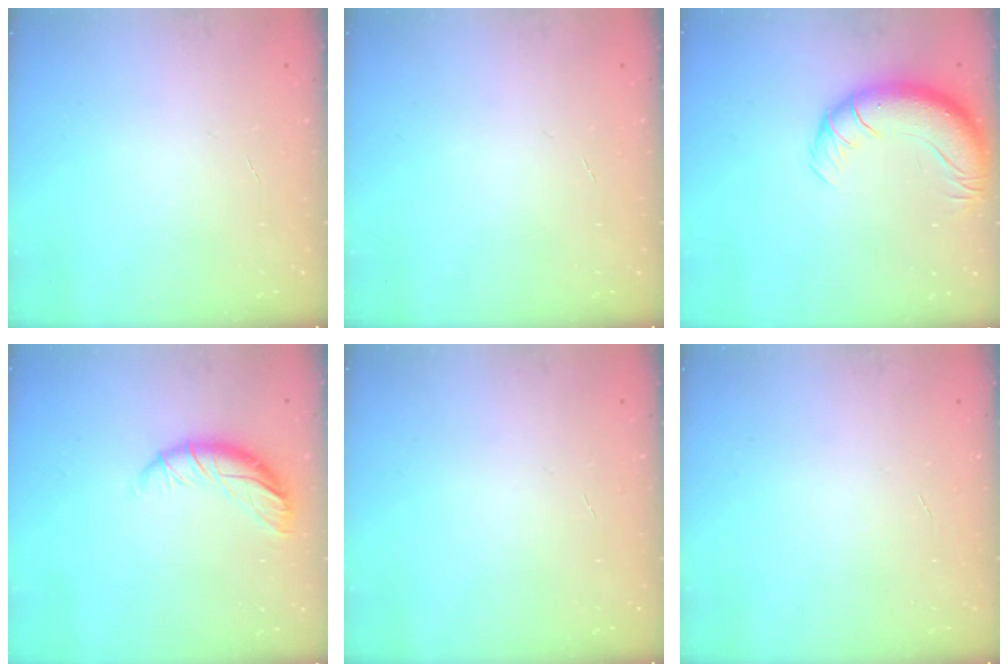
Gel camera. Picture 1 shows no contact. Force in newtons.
{"total": 0.0}
{"total": 13.9, "press": 13.5, "slide": 3.2}
{"total": 9.9, "press": 9.9, "slide": 0.8}
{"total": 0.0}
{"total": 0.0}